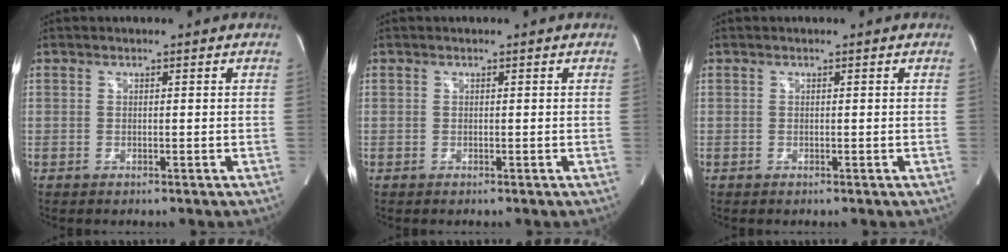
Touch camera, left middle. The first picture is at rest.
{"total": 0.0}
{"total": 0.0}